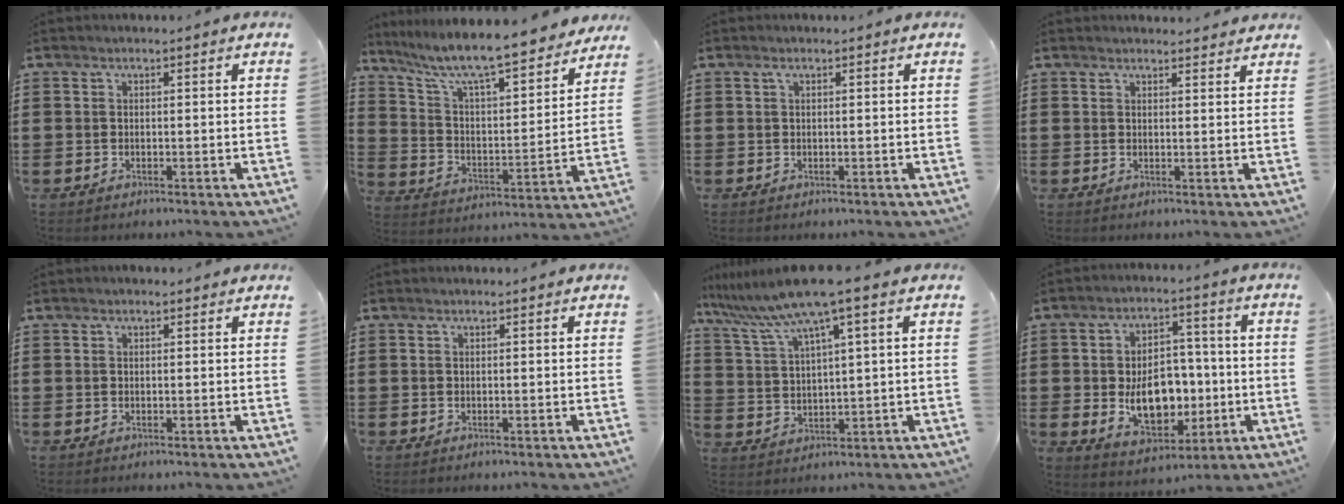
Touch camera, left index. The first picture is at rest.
{"total": 8.3, "force": [7.3, 0.3, 3.9], "torque": [-0.107, -0.056, 0.120]}
{"total": 0.5, "force": [0.2, 0.1, 0.4], "torque": [-0.011, 0.001, 0.005]}
{"total": 1.5, "force": [1.5, 0.3, 0.1], "torque": [0.002, -0.001, 0.028]}
{"total": 0.5, "force": [0.3, 0.3, 0.2], "torque": [-0.005, 0.004, 0.006]}
{"total": 0.0}
{"total": 8.6, "force": [5.8, -0.4, 6.4], "torque": [-0.155, -0.037, 0.093]}
{"total": 10.2, "force": [-1.4, 6.9, 7.4], "torque": [-0.131, 0.010, -0.025]}